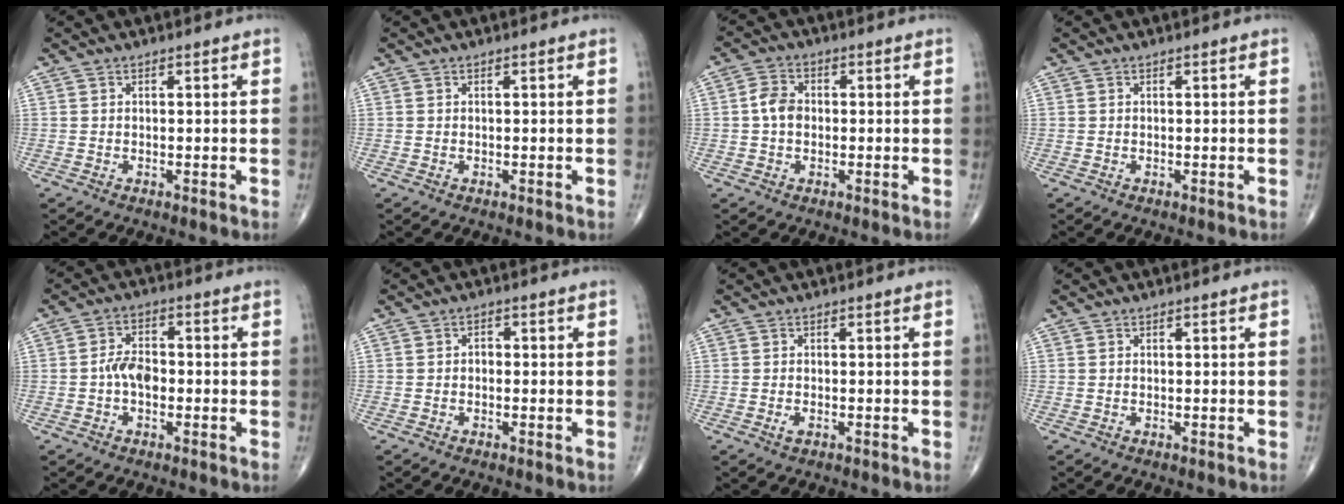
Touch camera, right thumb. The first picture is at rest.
{"total": 0.0}
{"total": 4.3, "force": [-0.1, 3.2, 2.9], "torque": [-0.051, 0.013, -0.010]}
{"total": 0.0}
{"total": 0.0}
{"total": 1.2, "force": [-0.3, 0.9, 0.7], "torque": [-0.004, 0.004, -0.010]}
{"total": 1.1, "force": [-0.4, 0.6, 0.8], "torque": [-0.019, 0.000, -0.008]}
{"total": 0.0}